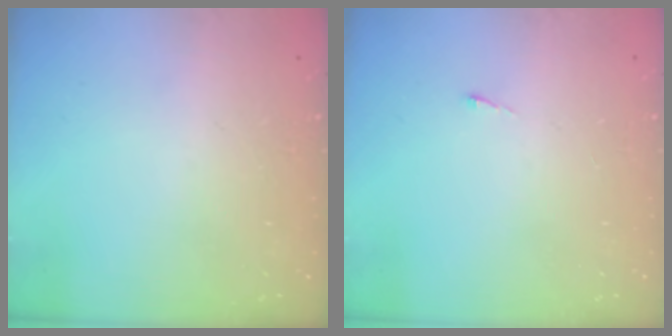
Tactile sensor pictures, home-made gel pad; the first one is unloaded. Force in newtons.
{"total": 2.7, "press": 2.7, "slide": 0.4}